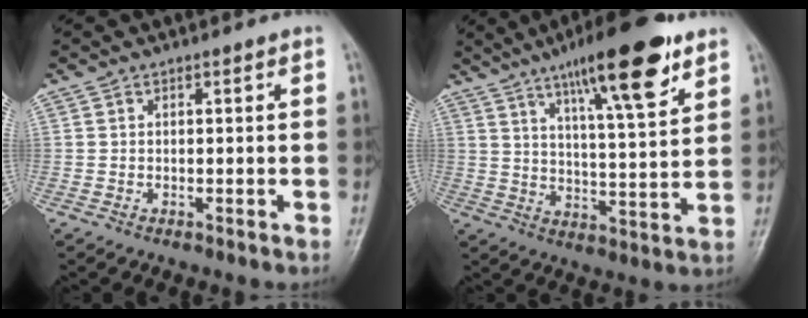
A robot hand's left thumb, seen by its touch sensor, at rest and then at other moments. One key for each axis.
{"total": 17.4, "fx": 10.3, "fy": 3.9, "fz": 13.4, "tx": -0.188, "ty": -0.043, "tz": 0.163}